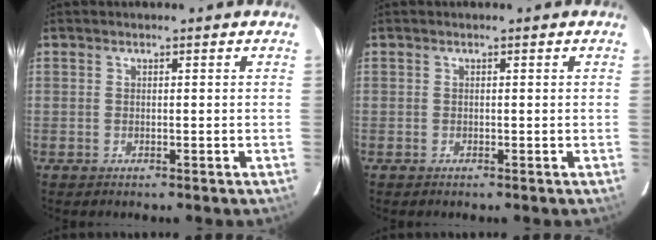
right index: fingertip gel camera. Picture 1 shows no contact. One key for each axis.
{"total": 0.0}